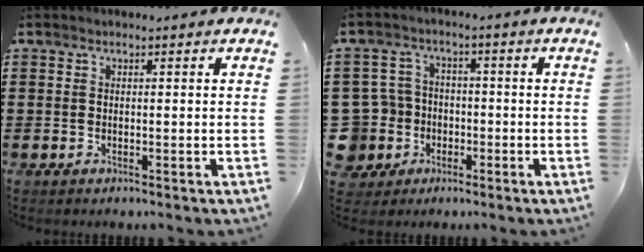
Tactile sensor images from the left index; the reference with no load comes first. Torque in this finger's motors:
{"motor_torque": [0.08, 0.07, 0.00, -0.03]}